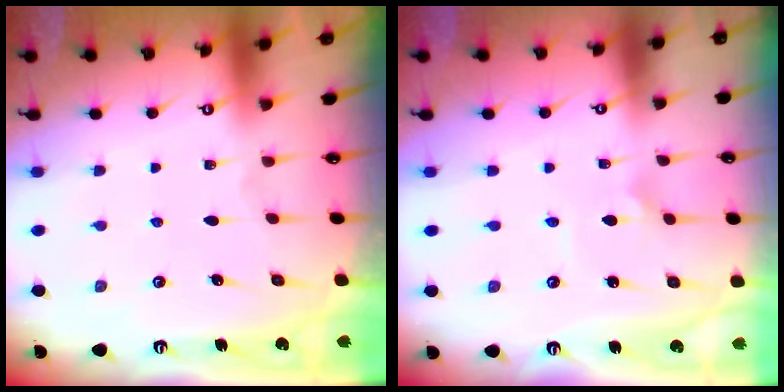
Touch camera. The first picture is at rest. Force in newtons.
{"total": 2.2, "press": 2.2, "slide": 0.1}